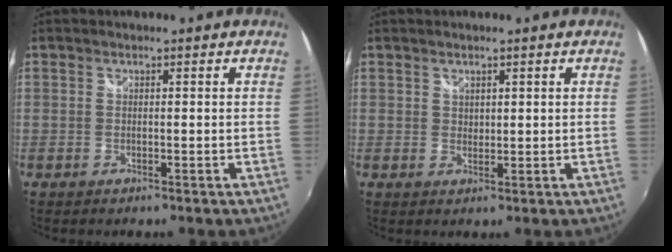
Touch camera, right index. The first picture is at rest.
{"total": 1.4, "force": [1.0, 0.9, 0.4], "torque": [-0.002, 0.001, 0.017]}